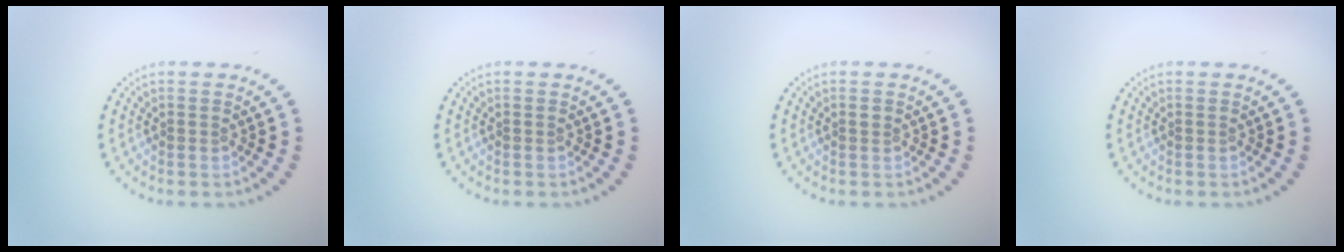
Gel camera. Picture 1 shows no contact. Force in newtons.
{"total": 0.0}
{"total": 0.6, "press": 0.5, "slide": 0.3}
{"total": 0.0}